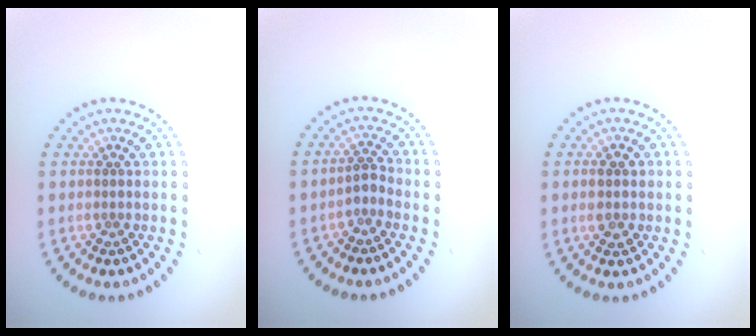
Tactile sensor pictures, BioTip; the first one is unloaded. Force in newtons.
{"total": 1.4, "press": 1.1, "slide": 0.9}
{"total": 2.2, "press": 2.2, "slide": 0.1}